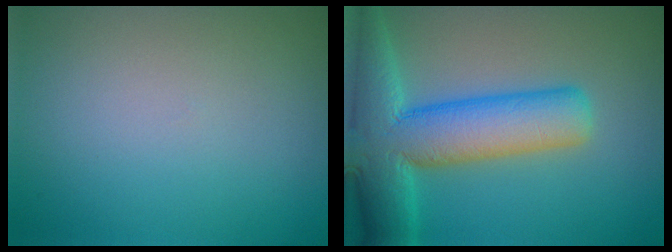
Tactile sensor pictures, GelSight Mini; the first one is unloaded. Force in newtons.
{"total": 11.1, "press": 11.1, "slide": 0.6}